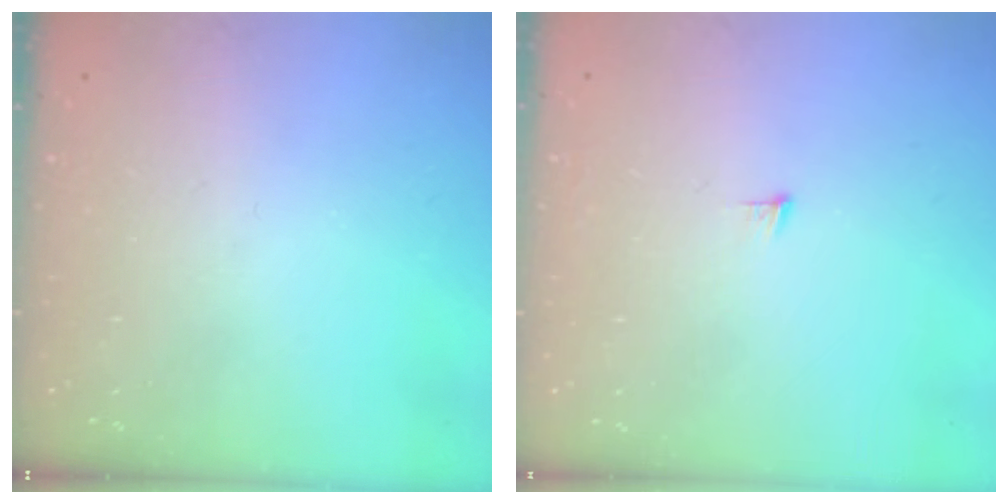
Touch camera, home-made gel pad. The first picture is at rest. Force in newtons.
{"total": 3.6, "press": 3.5, "slide": 0.3}